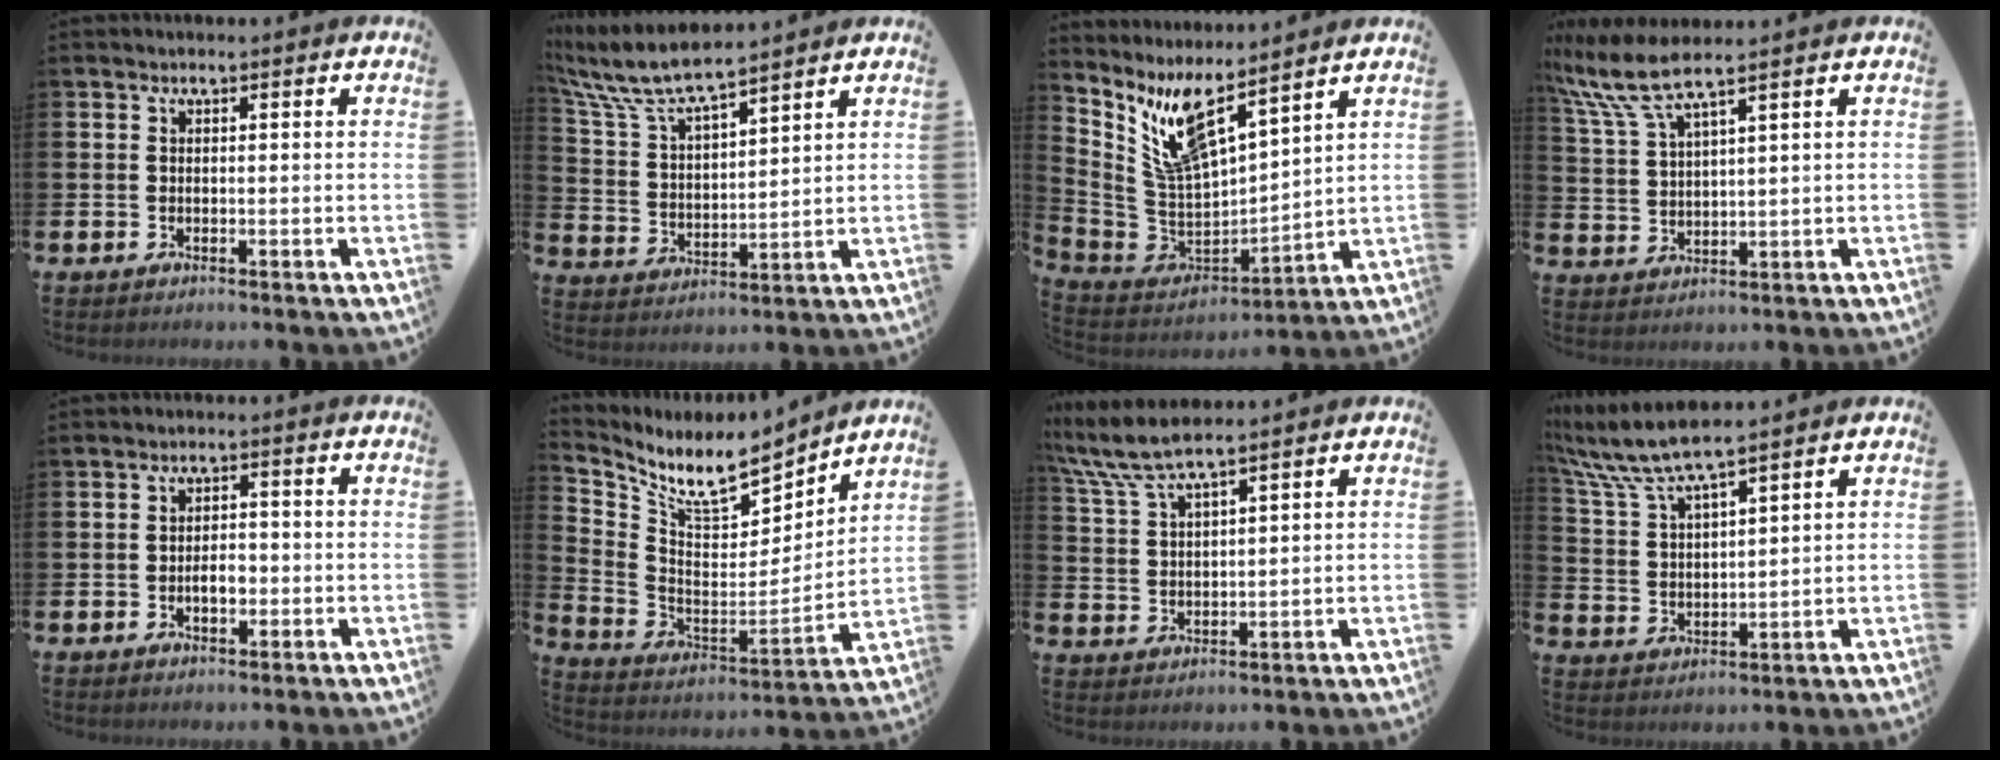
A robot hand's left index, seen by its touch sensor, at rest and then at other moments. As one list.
[{"total": 8.0, "force": [7.5, 1.2, 2.7], "torque": [-0.089, -0.040, 0.132]}, {"total": 9.0, "force": [6.5, 2.7, 5.6], "torque": [-0.145, -0.044, 0.114]}, {"total": 7.5, "force": [6.1, 0.9, 4.2], "torque": [-0.109, -0.015, 0.110]}, {"total": 2.7, "force": [-0.7, 1.6, 2.2], "torque": [-0.024, -0.003, -0.017]}, {"total": 9.7, "force": [8.6, 2.7, 3.7], "torque": [-0.109, -0.061, 0.150]}, {"total": 6.8, "force": [6.2, 0.8, 2.7], "torque": [-0.080, -0.021, 0.112]}, {"total": 7.5, "force": [6.9, 0.5, 2.9], "torque": [-0.088, -0.034, 0.121]}]